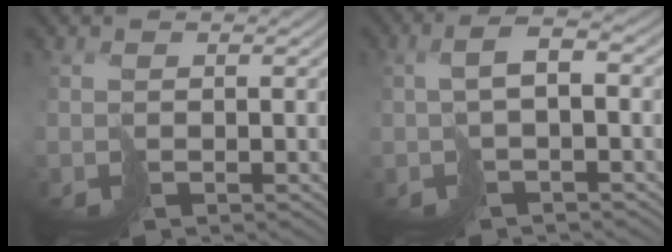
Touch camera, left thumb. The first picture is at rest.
{"total": 3.6, "force": [-0.3, 1.0, 3.4], "torque": [-0.064, 0.010, -0.011]}